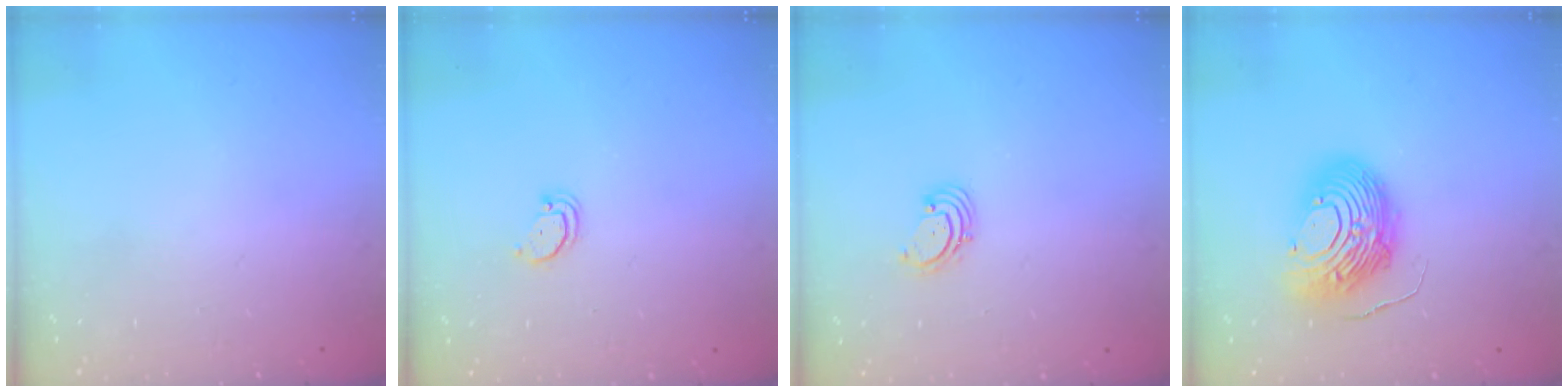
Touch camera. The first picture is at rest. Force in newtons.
{"total": 2.1, "press": 2.1, "slide": 0.2}
{"total": 1.6, "press": 1.6, "slide": 0.2}
{"total": 13.8, "press": 13.7, "slide": 1.3}